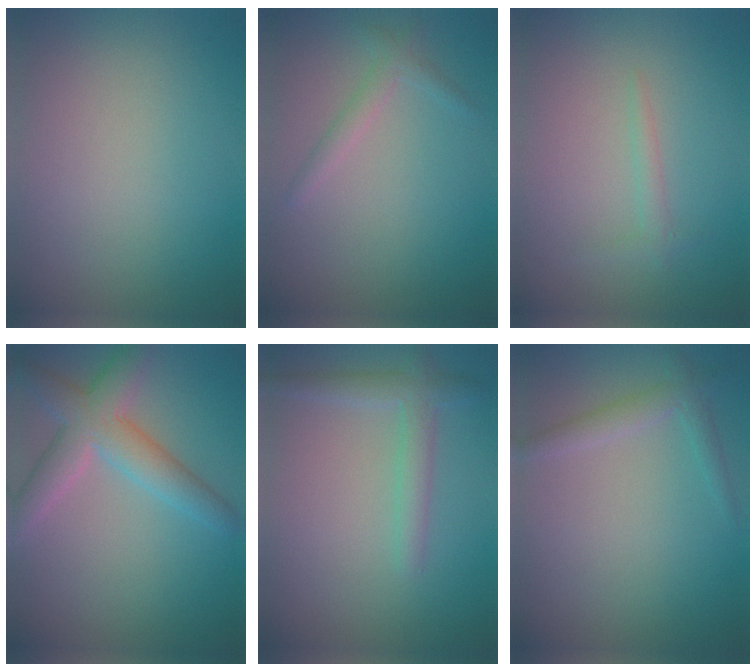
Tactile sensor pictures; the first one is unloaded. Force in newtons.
{"total": 1.5, "press": 1.4, "slide": 0.1}
{"total": 1.0, "press": 1.0, "slide": 0.1}
{"total": 4.3, "press": 4.3, "slide": 0.3}
{"total": 2.4, "press": 2.4, "slide": 0.0}
{"total": 1.8, "press": 1.8, "slide": 0.0}